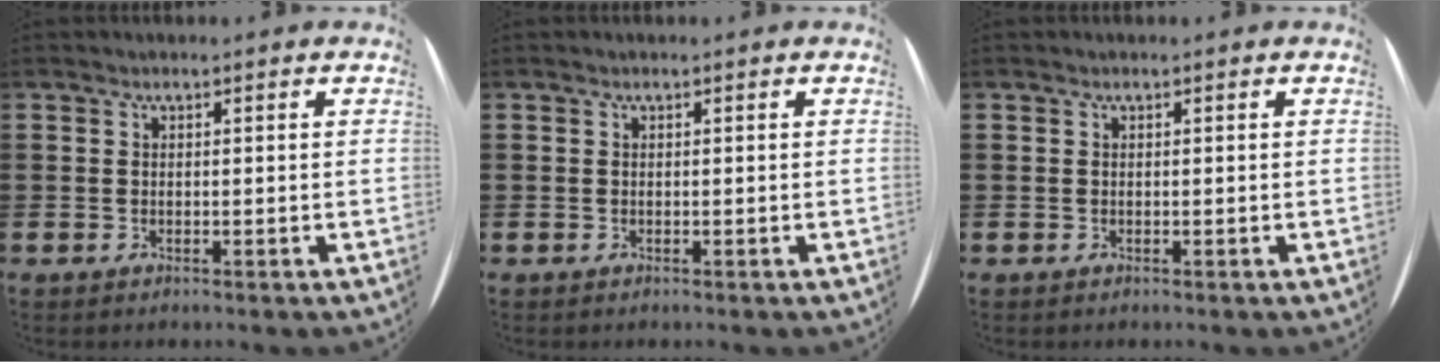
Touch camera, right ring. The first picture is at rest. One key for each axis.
{"total": 0.0}
{"total": 0.0}